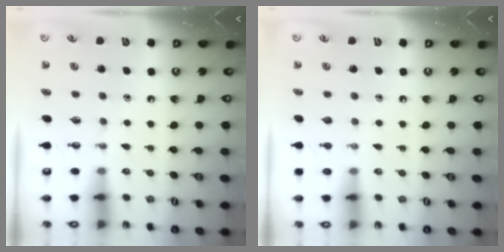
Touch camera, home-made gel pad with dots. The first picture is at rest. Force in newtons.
{"total": 0.0}